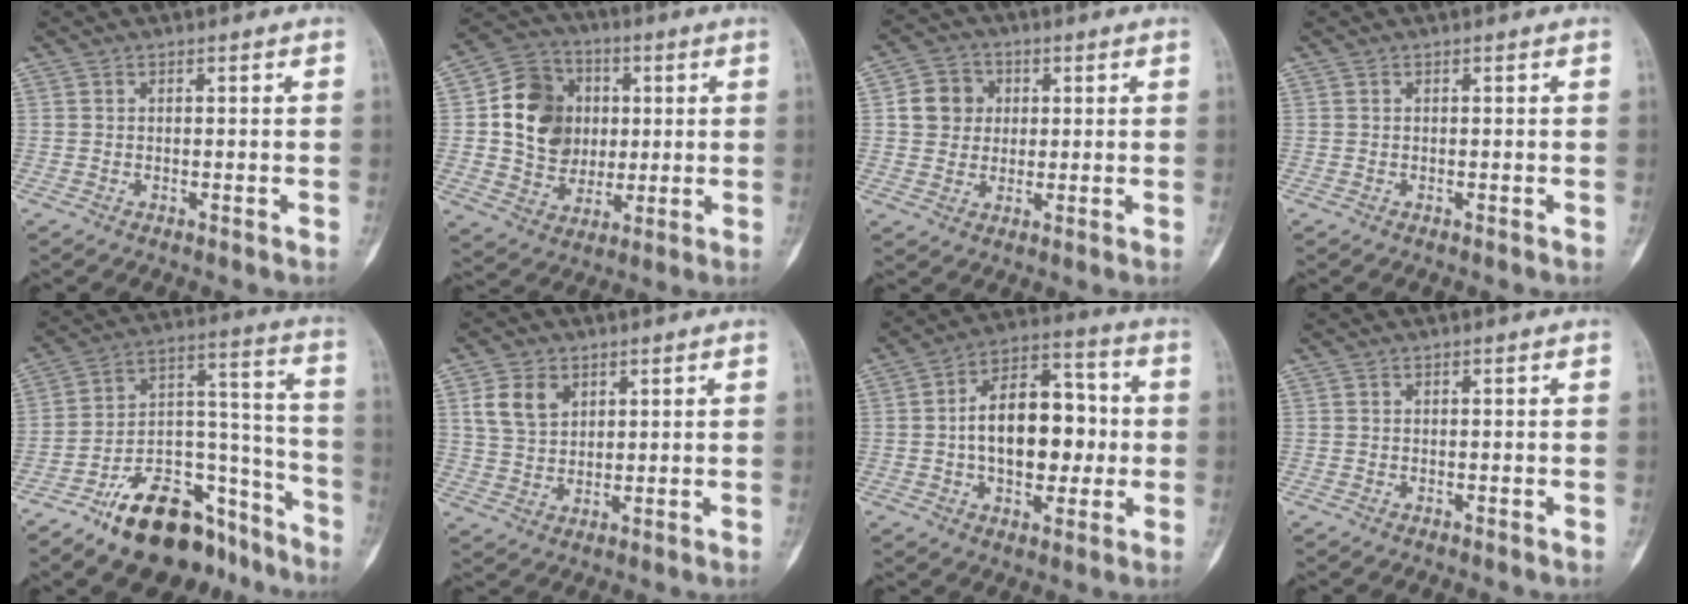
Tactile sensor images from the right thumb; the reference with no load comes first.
{"total": 15.3, "force": [2.0, 12.9, 8.0], "torque": [-0.095, 0.009, 0.039]}
{"total": 7.1, "force": [1.3, 6.4, 2.8], "torque": [-0.017, 0.002, 0.017]}
{"total": 0.0}
{"total": 21.5, "force": [-15.0, 10.4, 11.3], "torque": [-0.143, 0.118, -0.245]}
{"total": 6.9, "force": [3.0, 4.9, 3.9], "torque": [-0.058, -0.008, 0.062]}
{"total": 15.6, "force": [-0.5, 9.5, 12.4], "torque": [-0.151, 0.032, -0.010]}
{"total": 0.0}